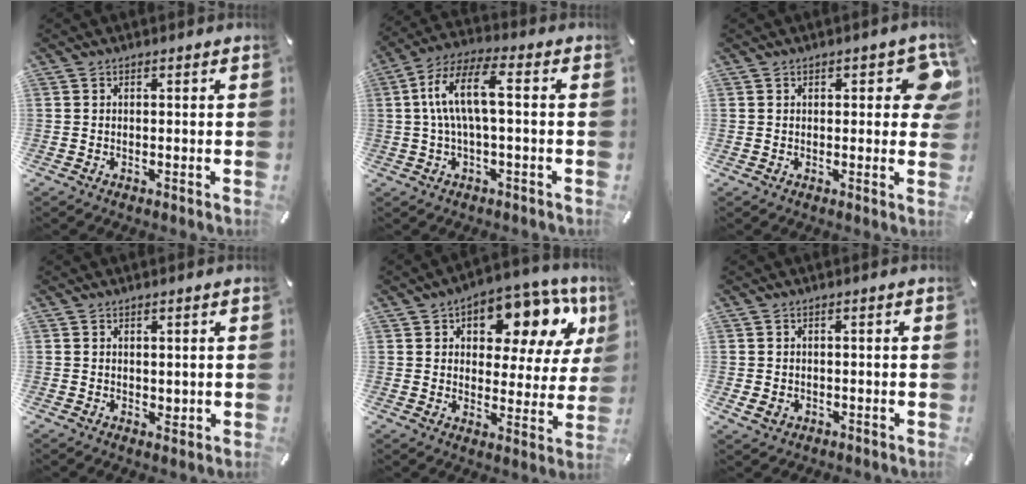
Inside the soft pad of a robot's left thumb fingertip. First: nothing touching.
{"total": 10.8, "force": [0.4, 4.0, 10.1], "torque": [-0.205, 0.003, 0.004]}
{"total": 7.1, "force": [2.2, 3.3, 5.9], "torque": [-0.064, -0.006, 0.031]}
{"total": 1.3, "force": [0.7, 1.0, 0.3], "torque": [0.002, 0.000, 0.011]}
{"total": 14.4, "force": [8.8, 7.9, 8.3], "torque": [-0.115, -0.062, 0.148]}
{"total": 1.8, "force": [-0.4, 1.5, 0.7], "torque": [-0.013, 0.003, -0.008]}